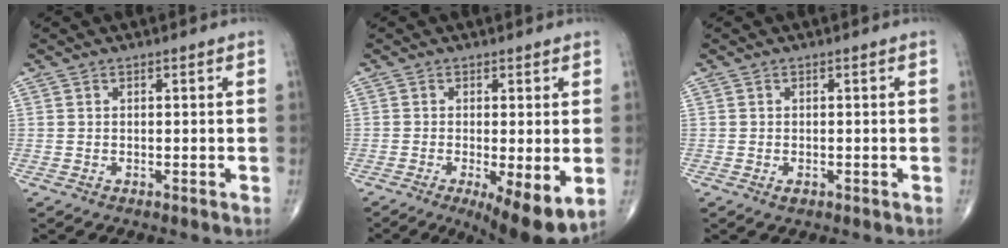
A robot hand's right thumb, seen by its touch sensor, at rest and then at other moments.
{"total": 9.9, "force": [-2.8, 2.8, 9.1], "torque": [-0.138, -0.023, -0.040]}
{"total": 1.0, "force": [-0.4, 0.6, 0.6], "torque": [-0.008, 0.002, -0.004]}